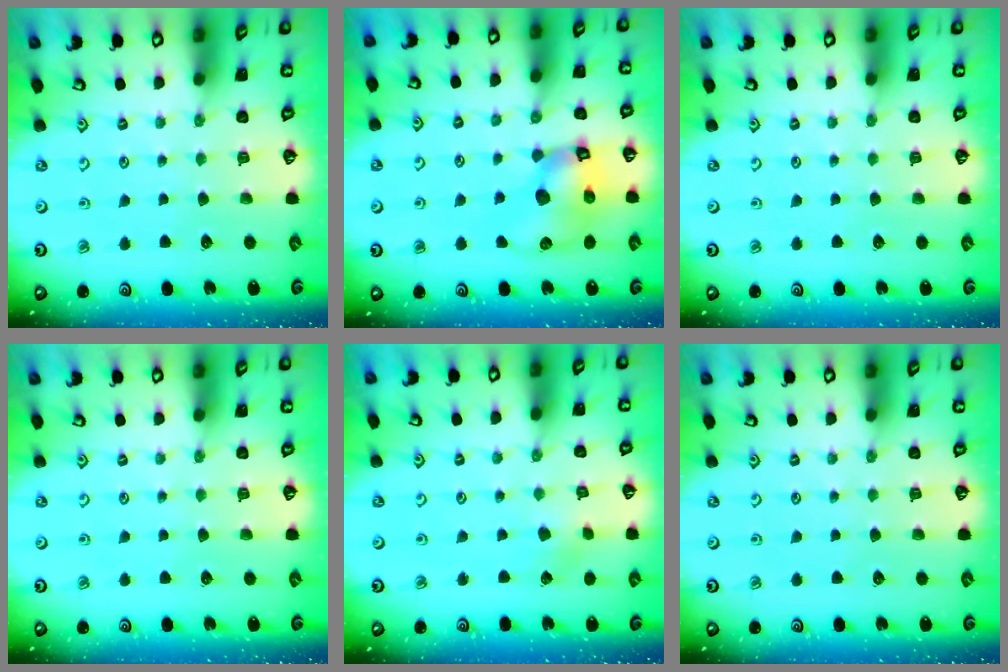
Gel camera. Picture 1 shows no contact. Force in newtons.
{"total": 12.9, "press": 12.8, "slide": 2.1}
{"total": 0.0}
{"total": 0.0}
{"total": 1.9, "press": 1.9, "slide": 0.2}
{"total": 0.0}